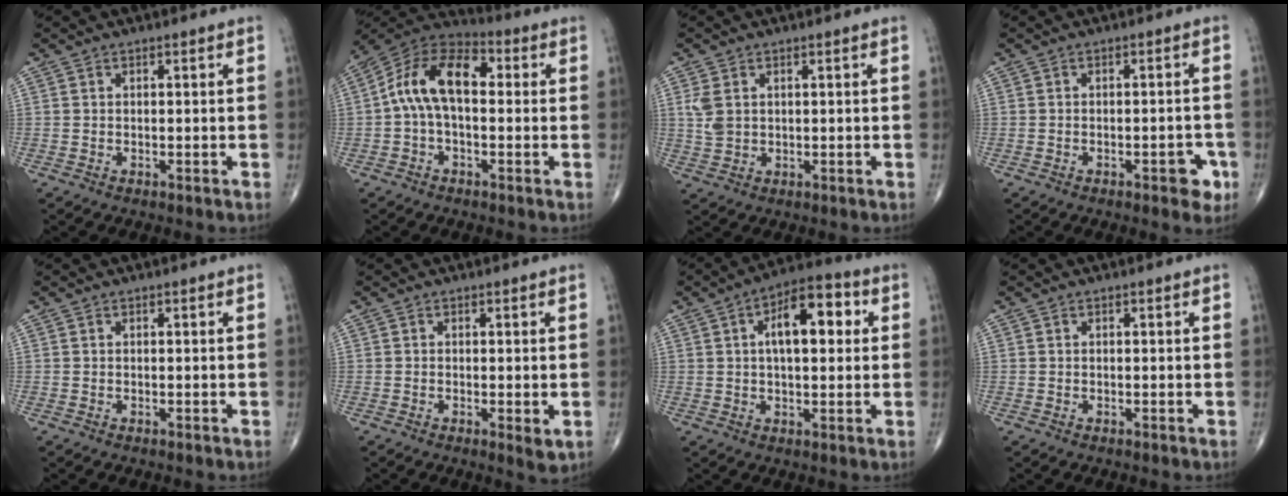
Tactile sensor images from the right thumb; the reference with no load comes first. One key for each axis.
{"total": 13.0, "fx": 0.8, "fy": 7.3, "fz": 10.7, "tx": -0.181, "ty": 0.041, "tz": -0.001}
{"total": 3.8, "fx": 1.0, "fy": 2.7, "fz": 2.6, "tx": -0.057, "ty": -0.002, "tz": 0.027}
{"total": 4.3, "fx": -1.9, "fy": 1.9, "fz": 3.3, "tx": -0.025, "ty": 0.011, "tz": -0.021}
{"total": 0.0}
{"total": 2.3, "fx": -0.3, "fy": 0.6, "fz": 2.2, "tx": -0.037, "ty": -0.010, "tz": -0.008}
{"total": 12.3, "fx": 2.8, "fy": 5.8, "fz": 10.5, "tx": -0.143, "ty": 0.019, "tz": 0.037}
{"total": 0.0}